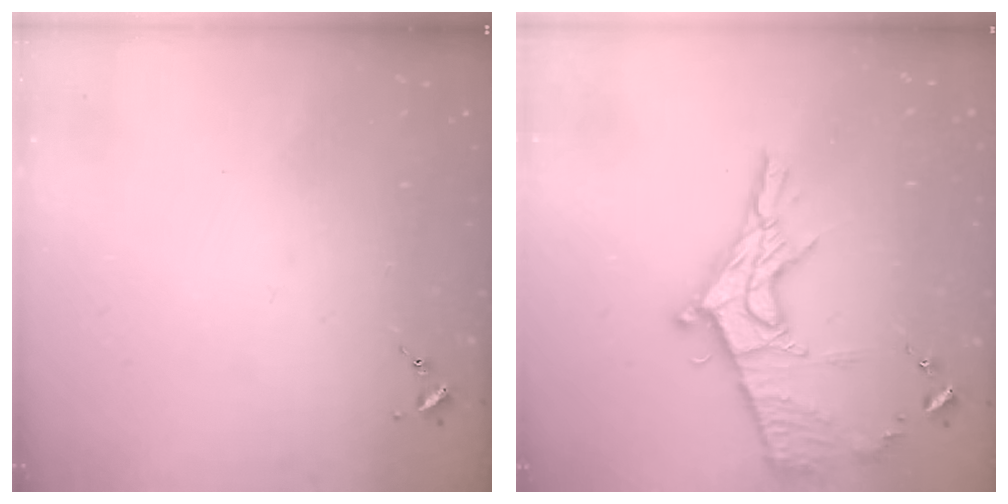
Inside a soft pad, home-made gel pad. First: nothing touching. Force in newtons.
{"total": 16.9, "press": 16.8, "slide": 1.4}